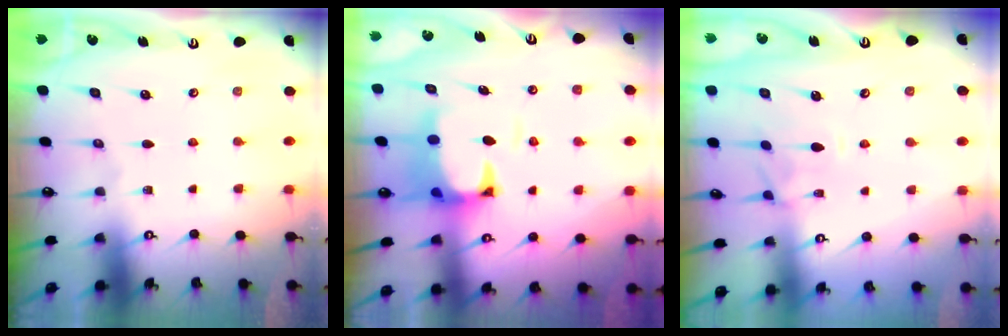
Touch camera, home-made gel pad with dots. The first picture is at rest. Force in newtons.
{"total": 2.6, "press": 2.4, "slide": 1.1}
{"total": 0.9, "press": 0.3, "slide": 0.9}